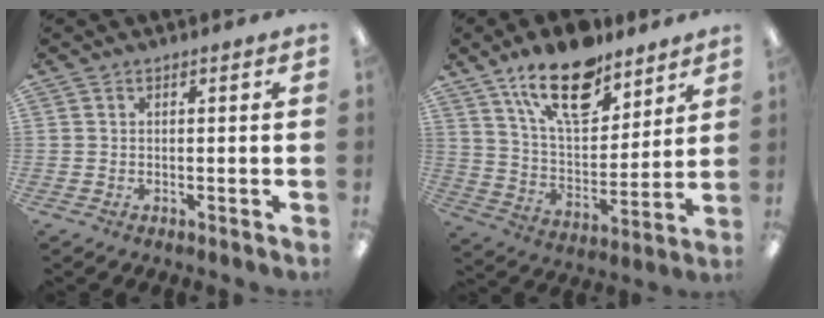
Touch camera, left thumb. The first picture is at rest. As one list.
[{"total": 18.7, "force": [12.7, 8.6, 10.6], "torque": [-0.172, -0.064, 0.221]}]